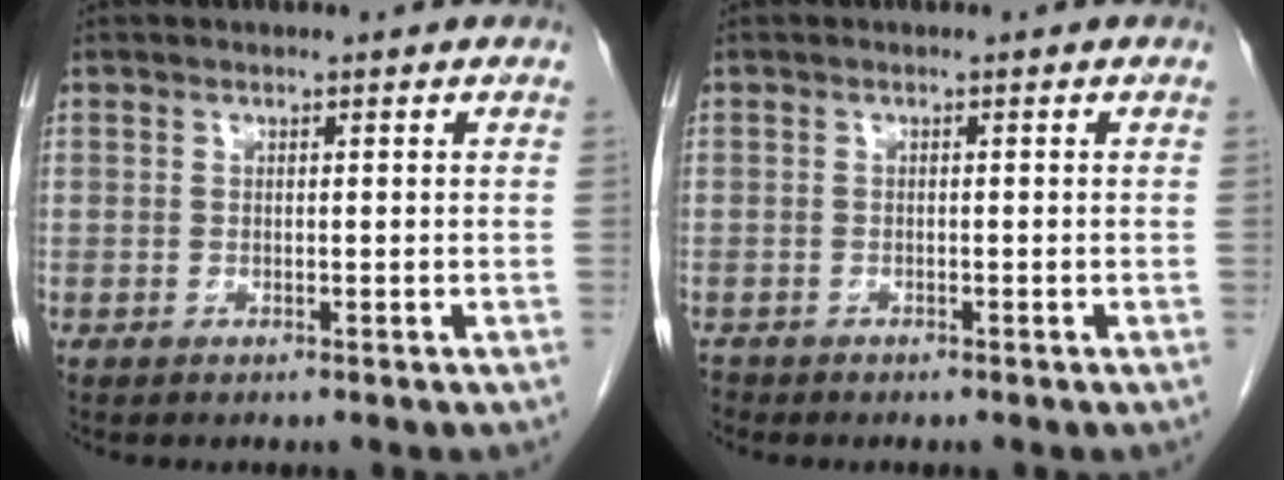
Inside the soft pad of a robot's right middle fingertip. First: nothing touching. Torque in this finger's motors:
{"motor_torque": [0.45, -1.12, -0.01, 0.01]}